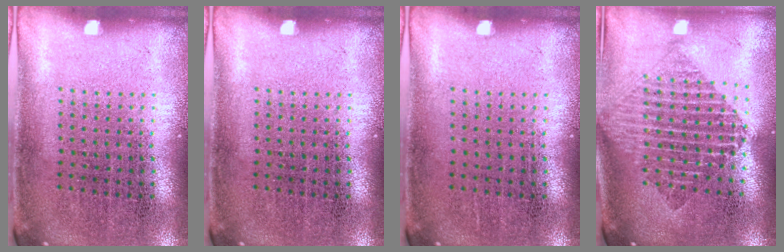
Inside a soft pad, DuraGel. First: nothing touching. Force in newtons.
{"total": 0.0}
{"total": 0.0}
{"total": 1.9, "press": 1.5, "slide": 1.1}